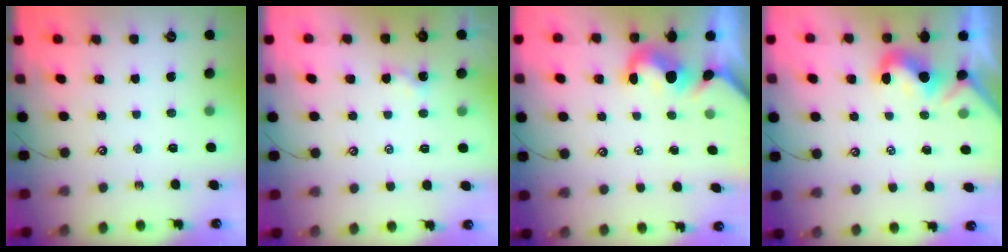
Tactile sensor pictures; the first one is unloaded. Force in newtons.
{"total": 3.6, "press": 3.6, "slide": 0.1}
{"total": 1.5, "press": 1.4, "slide": 0.6}
{"total": 0.7, "press": 0.7, "slide": 0.3}